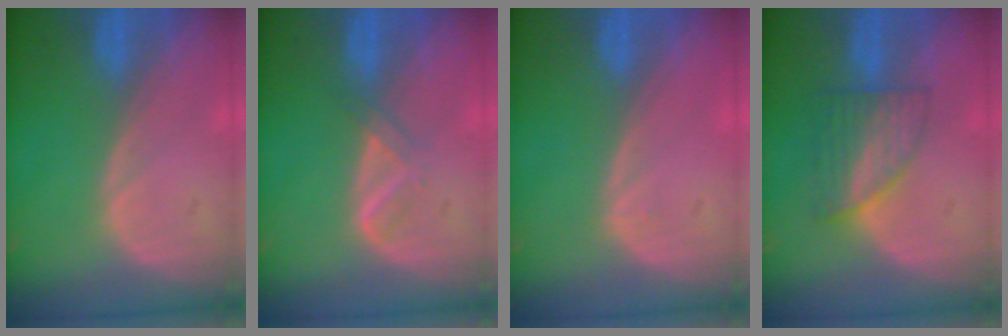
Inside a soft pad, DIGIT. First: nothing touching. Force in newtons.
{"total": 2.1, "press": 2.1, "slide": 0.2}
{"total": 0.5, "press": 0.2, "slide": 0.5}
{"total": 6.0, "press": 5.6, "slide": 2.2}